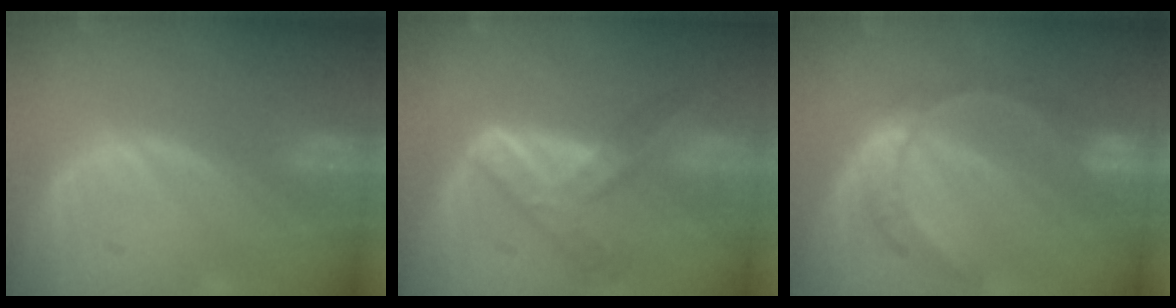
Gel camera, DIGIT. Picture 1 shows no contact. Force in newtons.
{"total": 7.3, "press": 6.2, "slide": 3.8}
{"total": 7.7, "press": 6.4, "slide": 4.3}